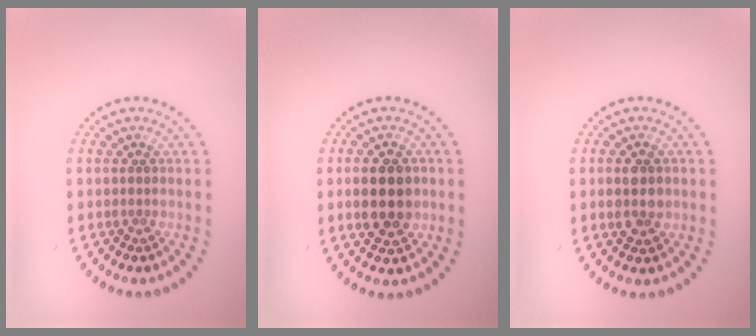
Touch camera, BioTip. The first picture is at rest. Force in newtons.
{"total": 4.6, "press": 4.6, "slide": 0.2}
{"total": 2.8, "press": 2.8, "slide": 0.2}